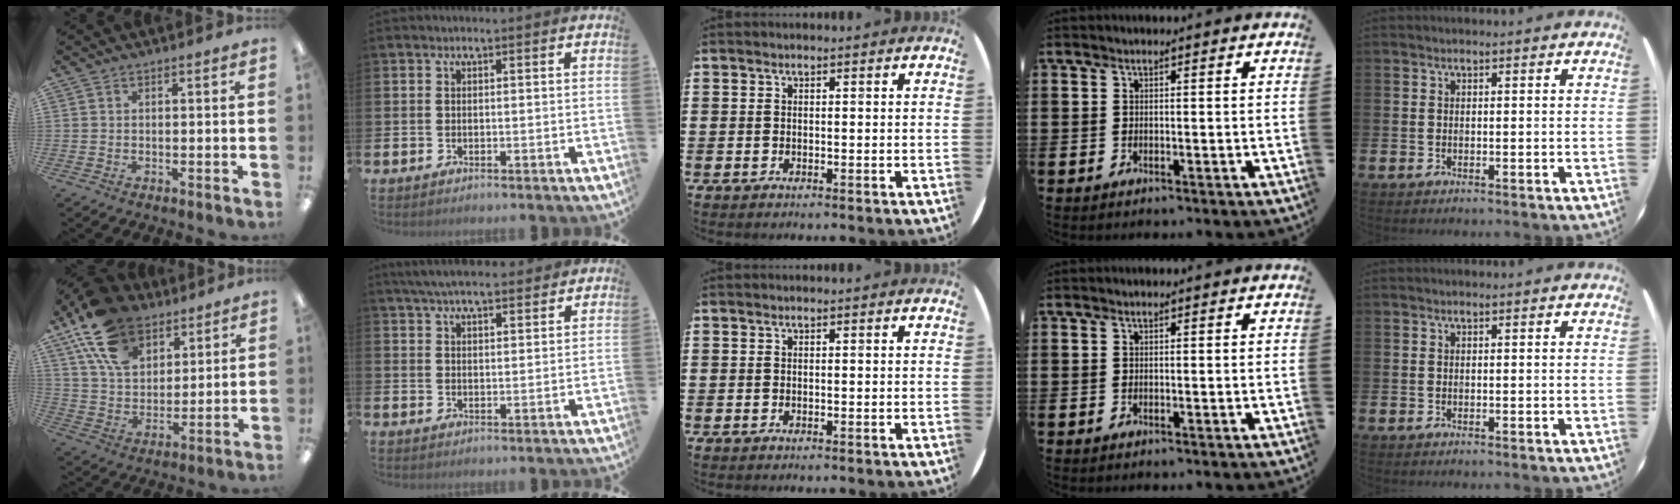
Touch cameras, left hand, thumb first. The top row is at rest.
{"thumb": {"total": 18.0, "force": [10.9, 11.0, 9.0], "torque": [-0.177, -0.038, 0.208]}, "index": {"total": 5.5, "force": [5.1, 0.9, 1.7], "torque": [-0.042, -0.016, 0.093]}}